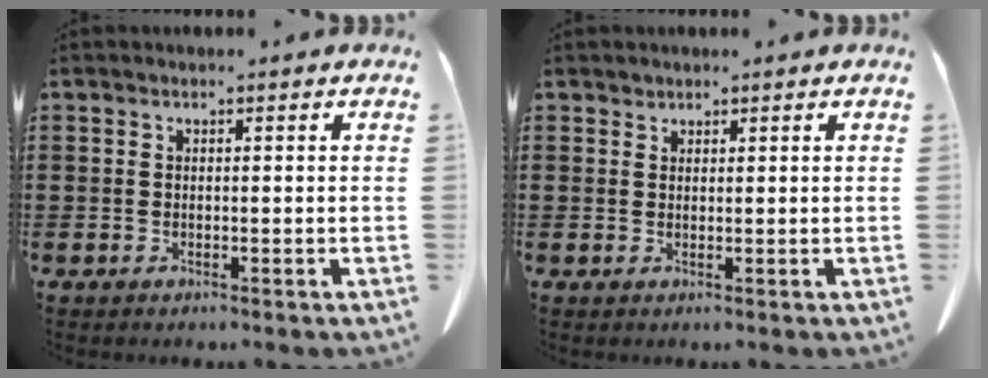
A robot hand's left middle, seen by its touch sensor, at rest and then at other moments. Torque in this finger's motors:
{"motor_torque": [-0.24, 0.24, -0.11, -0.01]}